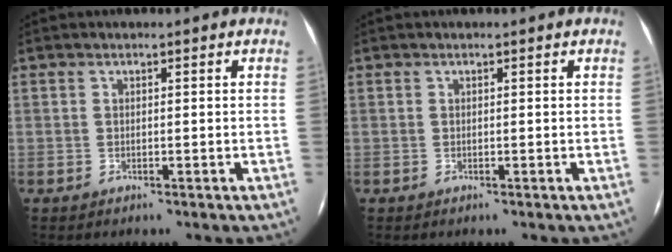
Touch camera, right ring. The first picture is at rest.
{"total": 0.0}